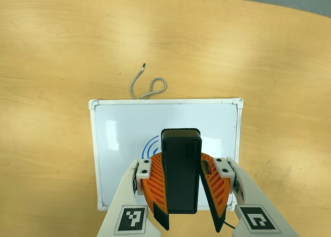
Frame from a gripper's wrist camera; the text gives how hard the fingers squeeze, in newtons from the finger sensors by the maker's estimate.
{"total": 10.0, "left": 9.0, "right": 11.0}